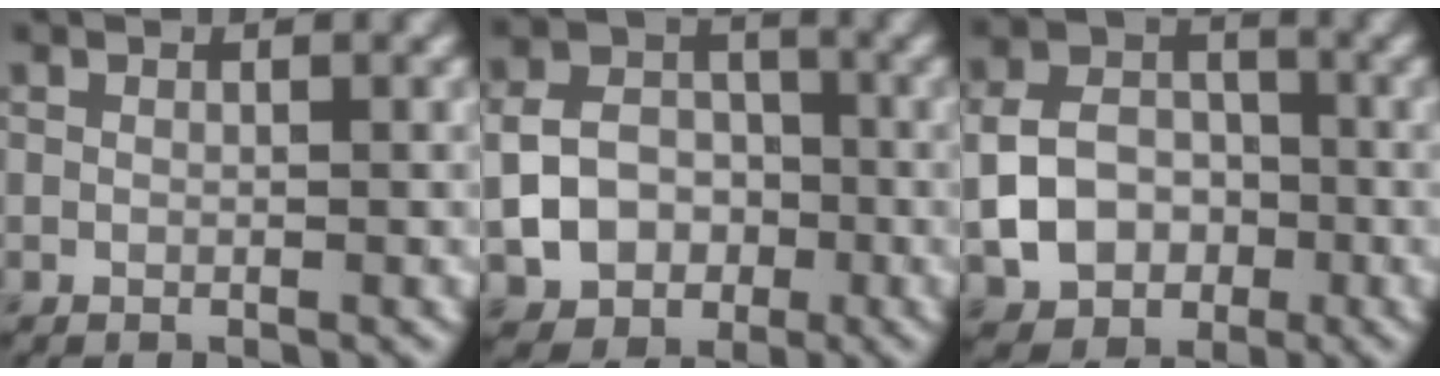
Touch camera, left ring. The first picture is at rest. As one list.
[{"total": 5.8, "force": [-1.2, 4.9, 2.9], "torque": [-0.052, -0.005, -0.021]}, {"total": 5.8, "force": [-1.3, 4.7, 3.0], "torque": [-0.056, -0.001, -0.023]}]